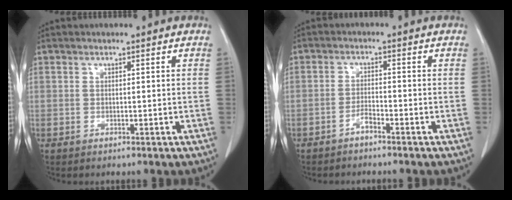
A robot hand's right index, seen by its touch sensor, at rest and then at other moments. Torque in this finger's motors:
{"motor_torque": [-0.03, 0.08, 0.05, 0.00]}